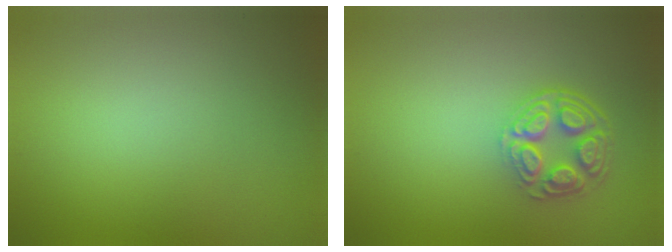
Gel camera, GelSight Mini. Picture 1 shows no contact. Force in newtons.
{"total": 4.5, "press": 3.3, "slide": 3.0}